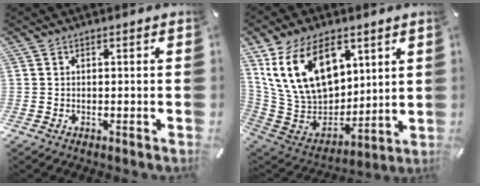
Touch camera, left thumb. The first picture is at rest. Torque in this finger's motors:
{"motor_torque": [1.09, 0.96, 0.73, -0.48, 0.60]}